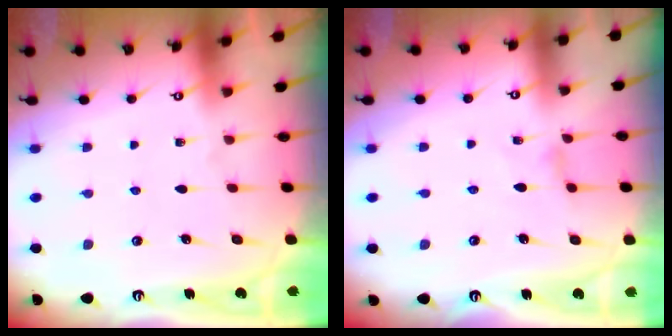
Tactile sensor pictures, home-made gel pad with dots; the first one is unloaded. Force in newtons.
{"total": 0.8, "press": 0.7, "slide": 0.3}